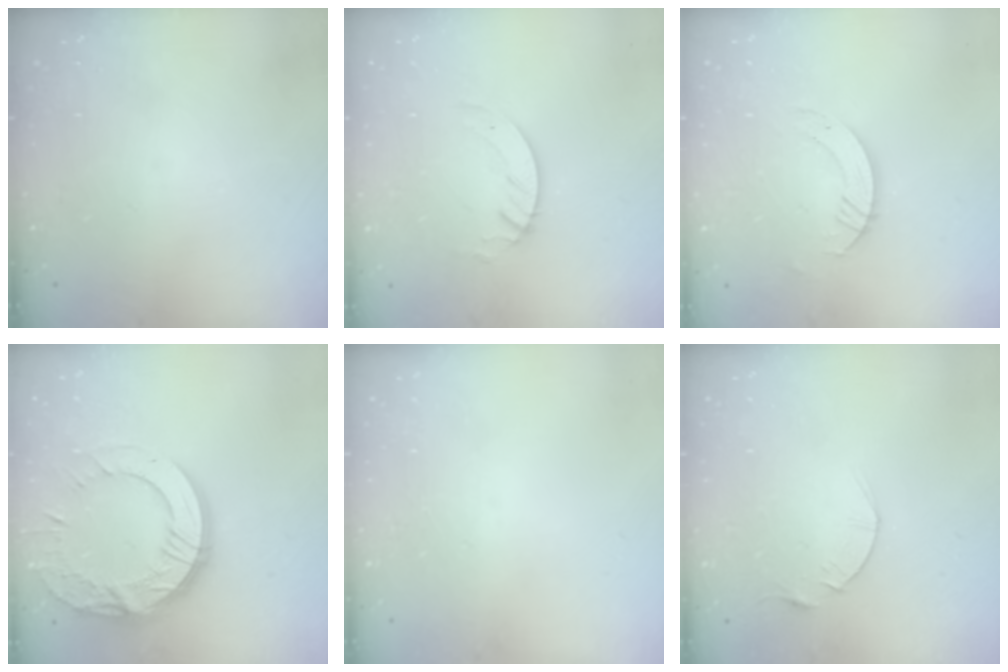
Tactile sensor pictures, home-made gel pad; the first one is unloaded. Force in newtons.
{"total": 3.6, "press": 3.6, "slide": 0.3}
{"total": 3.9, "press": 3.9, "slide": 0.4}
{"total": 17.0, "press": 17.0, "slide": 1.2}
{"total": 0.0}
{"total": 3.9, "press": 3.9, "slide": 0.5}